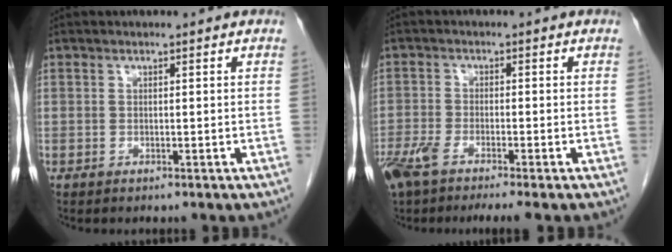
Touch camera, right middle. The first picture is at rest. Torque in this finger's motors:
{"motor_torque": [0.61, -0.55, 0.10, 0.06]}